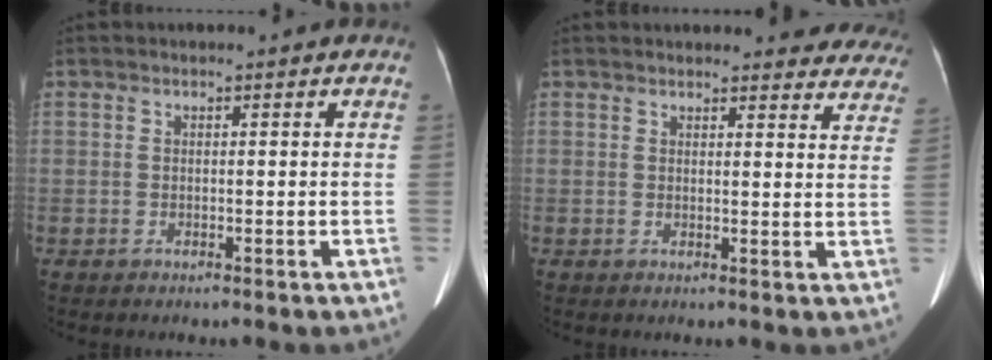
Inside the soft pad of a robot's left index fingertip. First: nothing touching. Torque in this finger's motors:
{"motor_torque": [0.03, -0.08, 0.01, 0.02]}